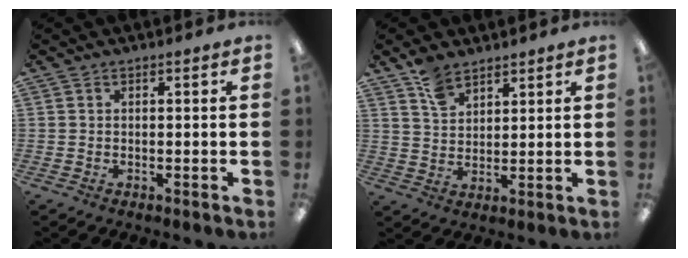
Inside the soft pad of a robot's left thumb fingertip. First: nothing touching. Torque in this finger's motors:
{"motor_torque": [0.94, 0.31, 0.59, -0.59, 0.03]}